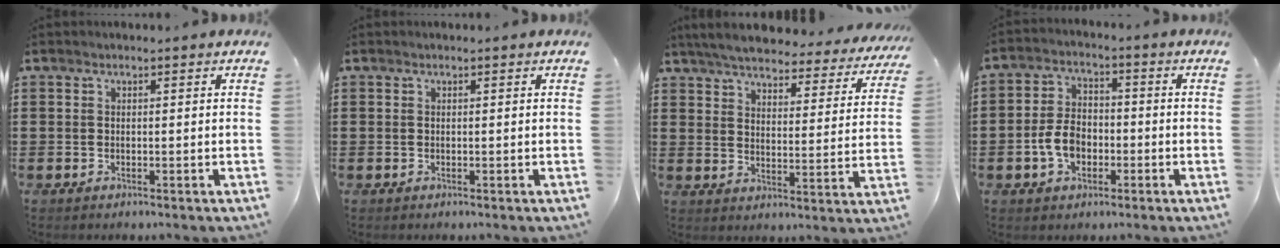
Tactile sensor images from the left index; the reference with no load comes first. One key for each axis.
{"total": 0.0}
{"total": 5.3, "fx": 5.1, "fy": 0.4, "fz": 1.4, "tx": -0.054, "ty": -0.037, "tz": 0.085}
{"total": 6.2, "fx": -2.1, "fy": 4.1, "fz": 4.1, "tx": -0.103, "ty": 0.004, "tz": -0.046}